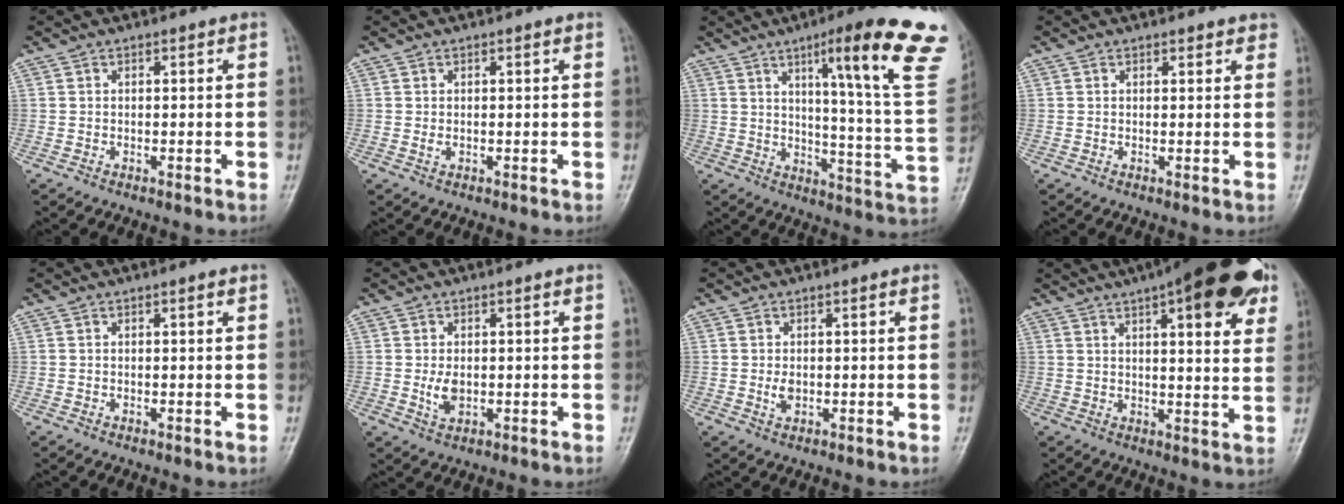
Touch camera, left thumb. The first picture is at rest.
{"total": 1.1, "force": [0.2, 0.6, 1.0], "torque": [-0.015, 0.002, 0.008]}
{"total": 23.8, "force": [12.4, 2.6, 20.1], "torque": [-0.249, -0.053, 0.163]}
{"total": 1.8, "force": [1.5, 0.7, 0.7], "torque": [0.007, -0.003, 0.013]}
{"total": 0.7, "force": [0.4, 0.1, 0.5], "torque": [-0.009, 0.000, 0.004]}
{"total": 3.4, "force": [0.0, 2.1, 2.7], "torque": [-0.043, -0.007, 0.005]}
{"total": 2.2, "force": [0.1, 1.4, 1.7], "torque": [-0.026, -0.004, 0.005]}
{"total": 22.0, "force": [11.6, 6.7, 17.4], "torque": [-0.218, -0.008, 0.150]}